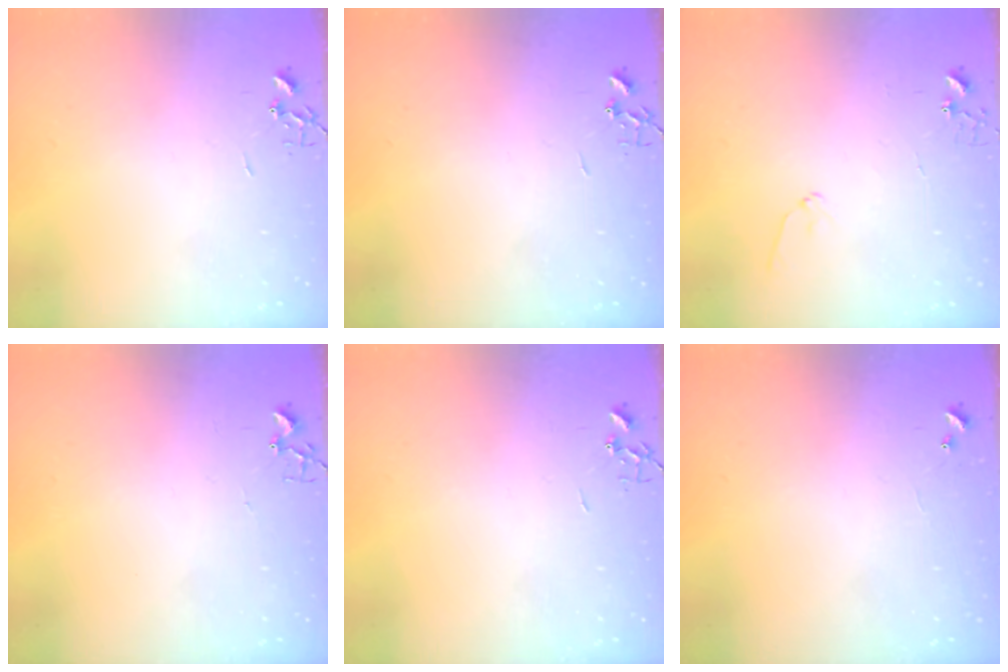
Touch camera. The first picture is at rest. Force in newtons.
{"total": 0.0}
{"total": 6.5, "press": 6.5, "slide": 0.6}
{"total": 1.9, "press": 1.9, "slide": 0.2}
{"total": 0.0}
{"total": 5.1, "press": 5.0, "slide": 0.3}